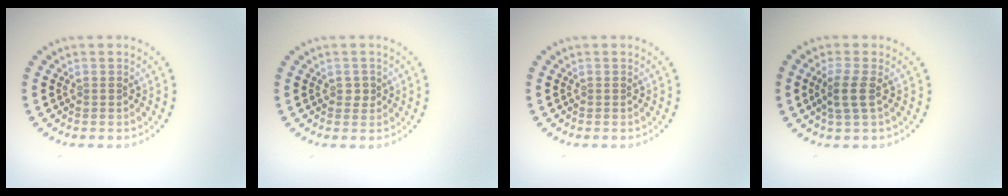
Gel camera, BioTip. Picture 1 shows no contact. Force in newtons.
{"total": 0.9, "press": 0.8, "slide": 0.3}
{"total": 0.0}
{"total": 2.3, "press": 1.9, "slide": 1.3}